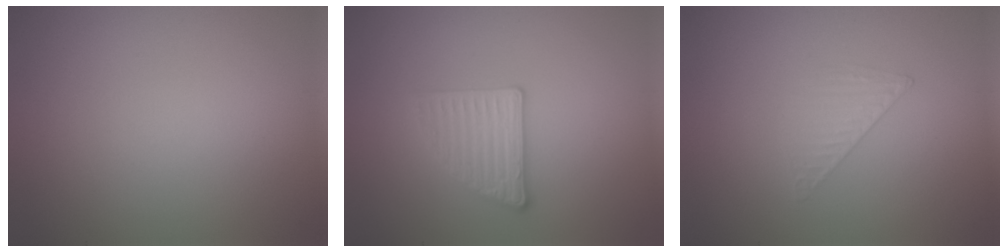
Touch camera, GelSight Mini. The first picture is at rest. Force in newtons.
{"total": 2.8, "press": 2.7, "slide": 0.9}
{"total": 1.4, "press": 0.3, "slide": 1.4}